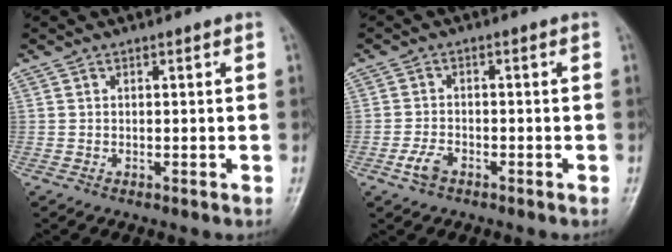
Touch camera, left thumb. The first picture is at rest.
{"total": 3.2, "force": [-1.9, 1.8, 1.9], "torque": [-0.042, 0.009, -0.035]}